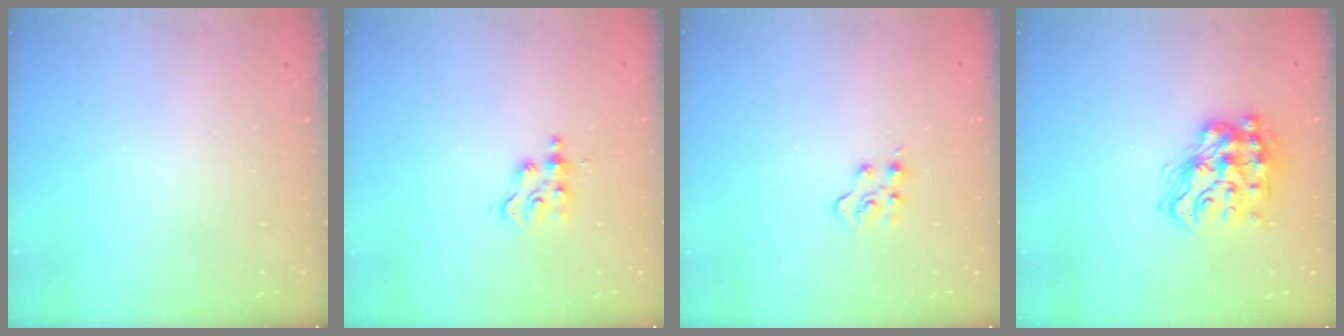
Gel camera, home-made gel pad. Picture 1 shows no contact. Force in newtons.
{"total": 4.5, "press": 4.4, "slide": 0.6}
{"total": 3.6, "press": 3.5, "slide": 0.4}
{"total": 15.6, "press": 15.5, "slide": 1.7}